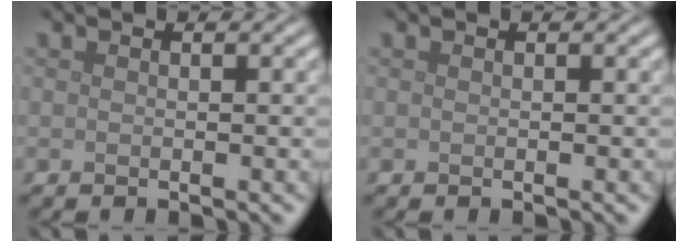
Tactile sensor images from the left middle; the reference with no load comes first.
{"total": 0.0}